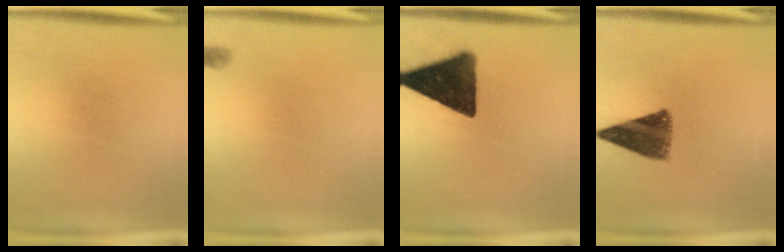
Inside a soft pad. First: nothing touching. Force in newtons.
{"total": 0.7}
{"total": 14.6}
{"total": 9.2}